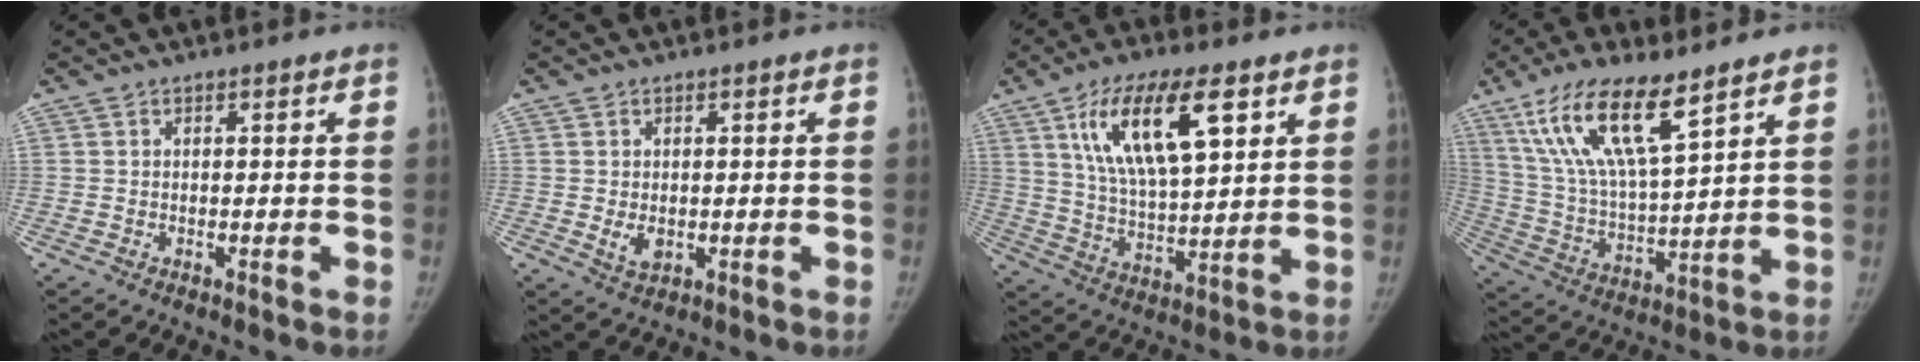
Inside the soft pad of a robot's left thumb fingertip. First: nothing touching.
{"total": 3.0, "force": [-0.2, 2.1, 2.1], "torque": [-0.028, -0.006, 0.005]}
{"total": 17.0, "force": [7.6, 6.4, 13.8], "torque": [-0.225, -0.025, 0.140]}
{"total": 17.3, "force": [10.2, 4.8, 13.1], "torque": [-0.248, -0.040, 0.204]}